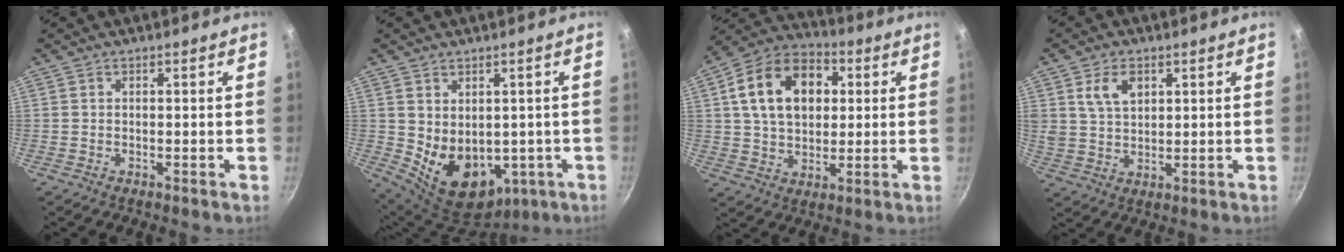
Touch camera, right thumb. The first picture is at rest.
{"total": 12.6, "force": [-0.6, 9.2, 8.6], "torque": [-0.113, -0.018, 0.024]}
{"total": 17.4, "force": [4.0, 12.2, 11.8], "torque": [-0.172, 0.018, 0.056]}
{"total": 6.8, "force": [2.8, 4.6, 4.2], "torque": [-0.063, -0.010, 0.056]}